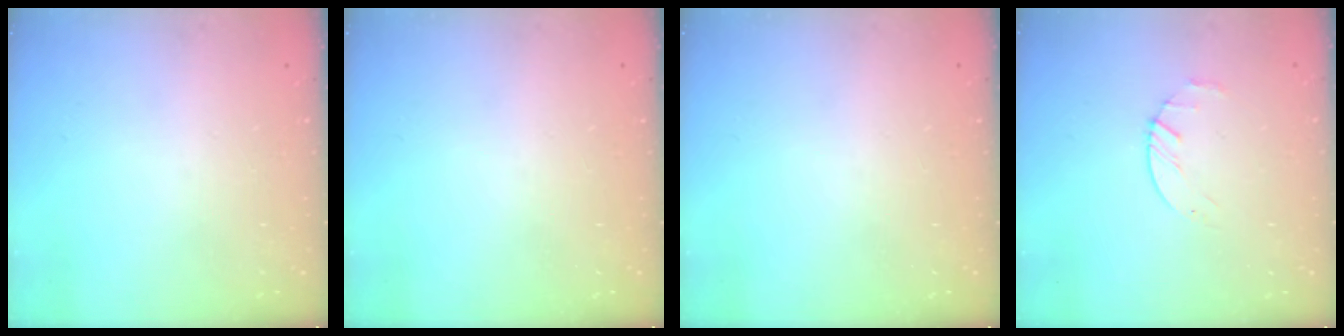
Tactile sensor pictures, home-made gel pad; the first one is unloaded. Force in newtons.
{"total": 0.0}
{"total": 0.0}
{"total": 2.2, "press": 2.2, "slide": 0.3}